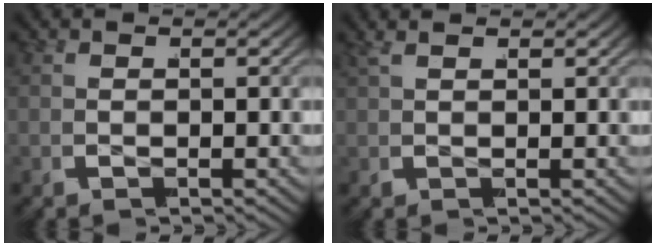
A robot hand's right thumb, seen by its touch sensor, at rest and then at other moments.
{"total": 1.0, "force": [0.8, -0.5, 0.1], "torque": [-0.001, 0.006, 0.015]}